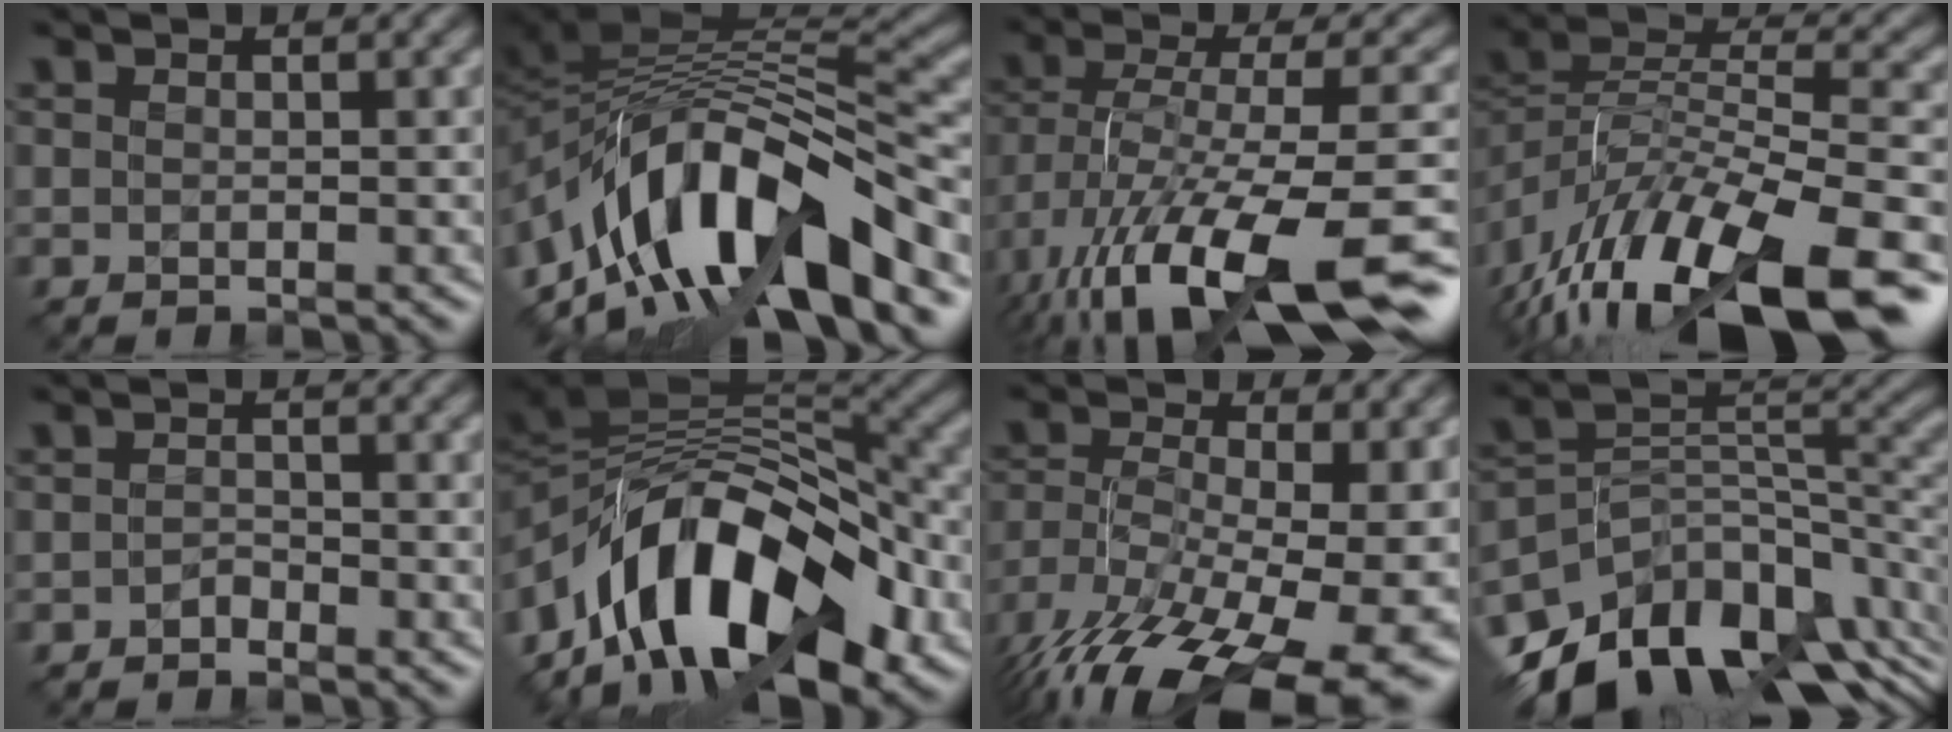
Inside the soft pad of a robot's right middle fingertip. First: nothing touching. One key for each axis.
{"total": 13.1, "fx": -6.3, "fy": 5.8, "fz": 9.9, "tx": -0.163, "ty": 0.015, "tz": -0.115}
{"total": 16.2, "fx": -7.6, "fy": 6.5, "fz": 12.8, "tx": -0.255, "ty": -0.023, "tz": -0.111}
{"total": 15.4, "fx": -9.2, "fy": 5.9, "fz": 10.9, "tx": -0.209, "ty": 0.004, "tz": -0.146}
{"total": 0.9, "fx": -0.7, "fy": 0.5, "fz": 0.4, "tx": -0.006, "ty": 0.001, "tz": -0.013}
{"total": 15.3, "fx": -6.1, "fy": 8.4, "fz": 11.3, "tx": -0.186, "ty": 0.020, "tz": -0.110}
{"total": 17.5, "fx": -8.9, "fy": 7.6, "fz": 13.0, "tx": -0.236, "ty": -0.031, "tz": -0.119}
{"total": 12.7, "fx": -7.5, "fy": 7.5, "fz": 7.0, "tx": -0.132, "ty": 0.005, "tz": -0.134}